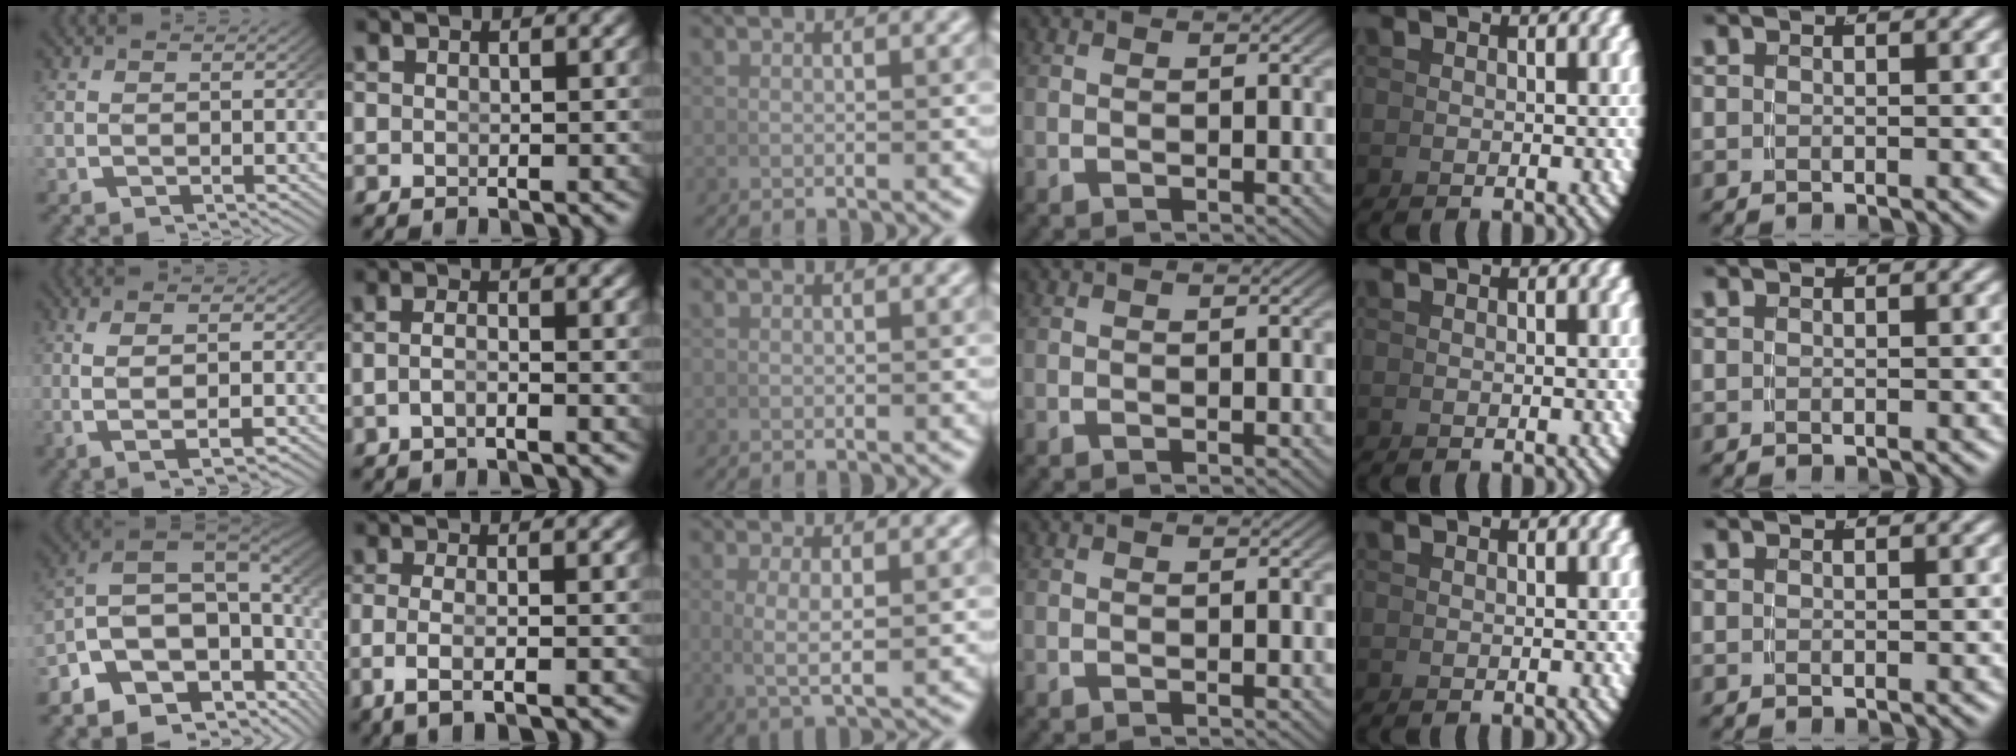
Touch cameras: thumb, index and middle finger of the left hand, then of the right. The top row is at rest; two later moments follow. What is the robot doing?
{"motion": "lift_and_place", "object": "hoodie"}